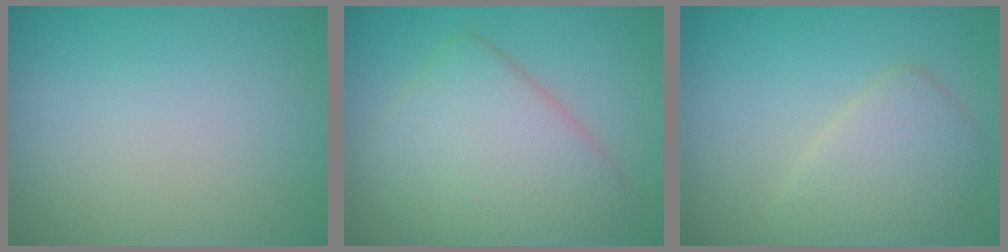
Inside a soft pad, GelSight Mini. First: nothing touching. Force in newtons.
{"total": 6.3, "press": 6.3, "slide": 0.2}
{"total": 3.2, "press": 3.2, "slide": 0.3}